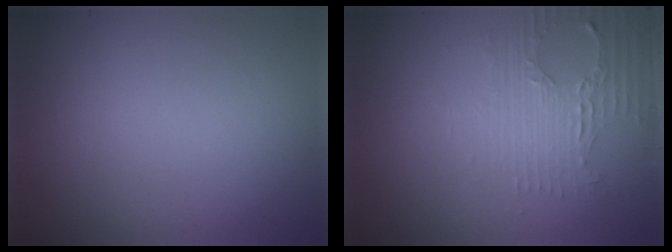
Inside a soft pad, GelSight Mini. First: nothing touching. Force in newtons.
{"total": 3.0, "press": 2.5, "slide": 1.7}